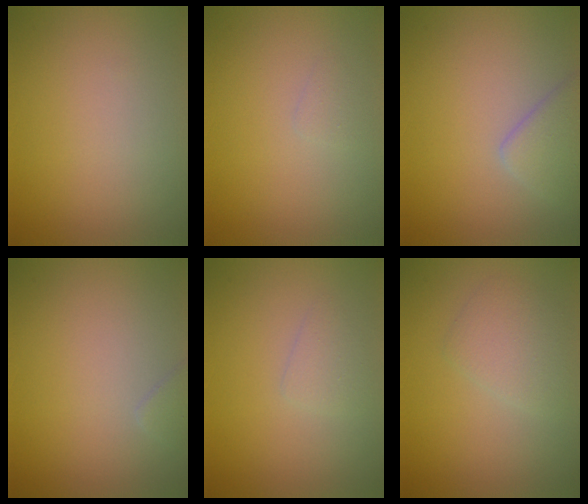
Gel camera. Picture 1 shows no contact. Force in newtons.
{"total": 0.7, "press": 0.7, "slide": 0.0}
{"total": 2.6, "press": 2.6, "slide": 0.2}
{"total": 0.8, "press": 0.8, "slide": 0.1}
{"total": 1.2, "press": 1.2, "slide": 0.0}
{"total": 2.4, "press": 2.4, "slide": 0.1}